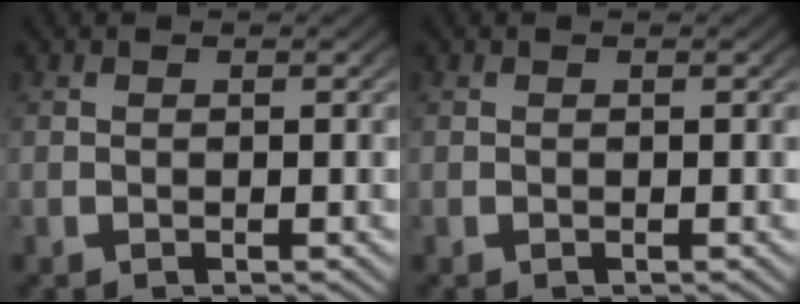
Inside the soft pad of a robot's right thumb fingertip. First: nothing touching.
{"total": 0.0}